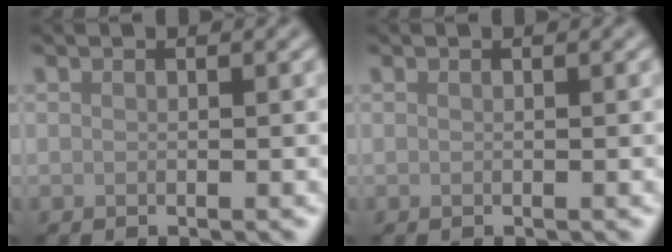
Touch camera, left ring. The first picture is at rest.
{"total": 0.0}